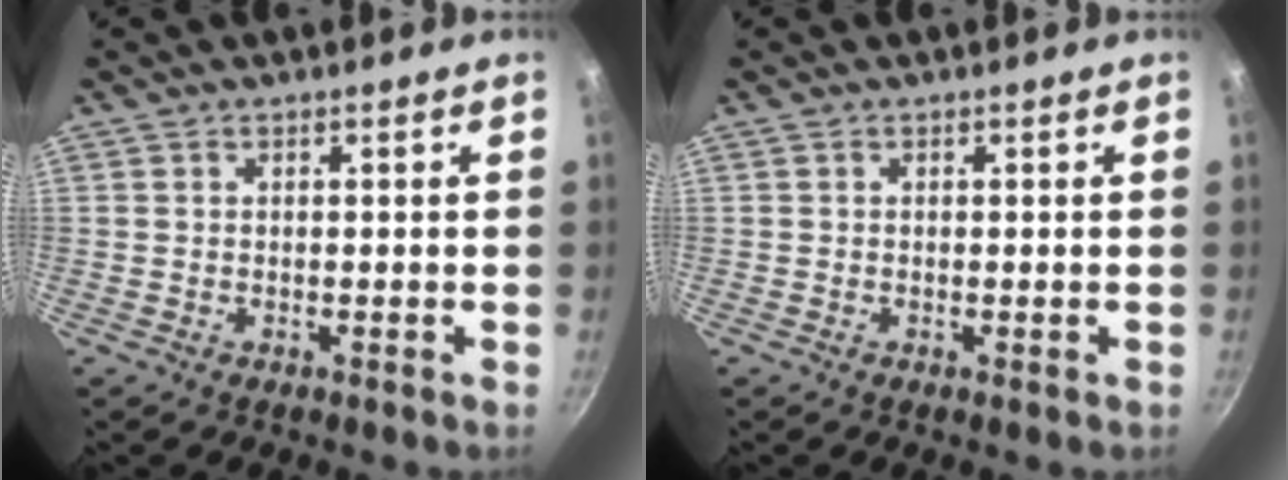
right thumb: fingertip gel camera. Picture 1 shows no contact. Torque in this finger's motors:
{"motor_torque": [-0.41, 0.09, -0.14, 0.08, 0.00]}